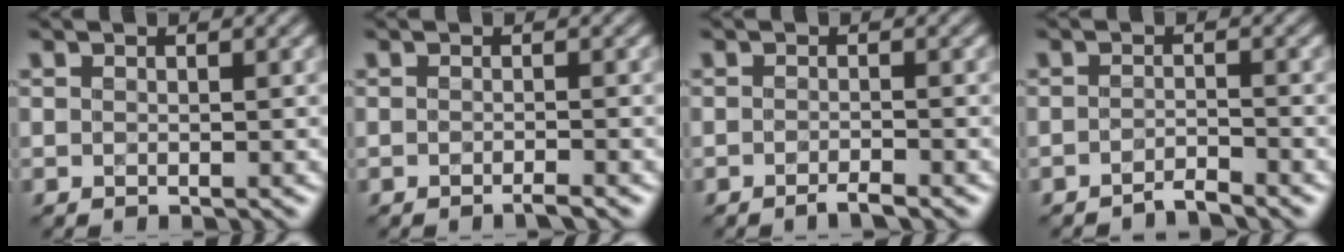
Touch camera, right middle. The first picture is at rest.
{"total": 1.2, "force": [-0.9, 0.0, 0.8], "torque": [-0.006, 0.004, -0.019]}
{"total": 1.6, "force": [-1.2, 0.1, 1.0], "torque": [-0.009, 0.005, -0.026]}
{"total": 1.6, "force": [-1.5, 0.0, 0.5], "torque": [-0.005, 0.008, -0.032]}